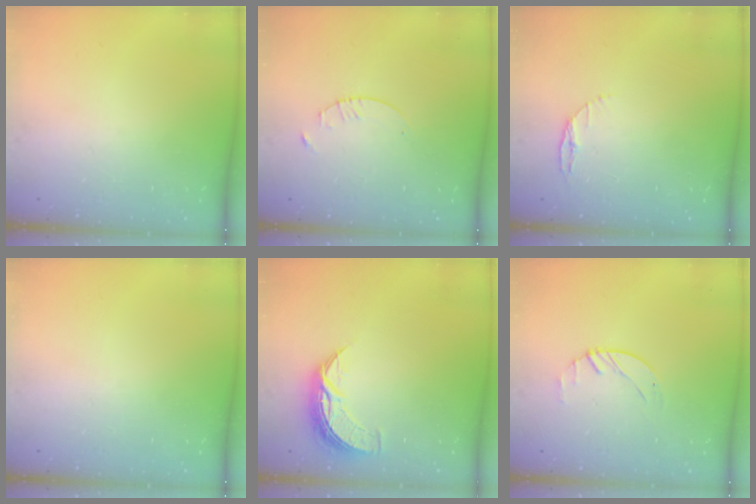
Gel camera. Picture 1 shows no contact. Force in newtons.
{"total": 1.3, "press": 1.3, "slide": 0.2}
{"total": 3.4, "press": 3.4, "slide": 0.4}
{"total": 0.0}
{"total": 8.2, "press": 8.2, "slide": 0.7}
{"total": 1.2, "press": 1.2, "slide": 0.2}